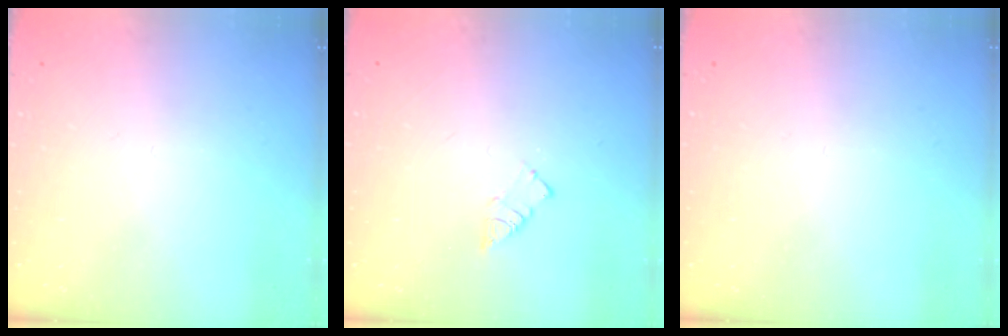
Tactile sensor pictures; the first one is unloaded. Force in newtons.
{"total": 3.6, "press": 3.6, "slide": 0.4}
{"total": 0.0}